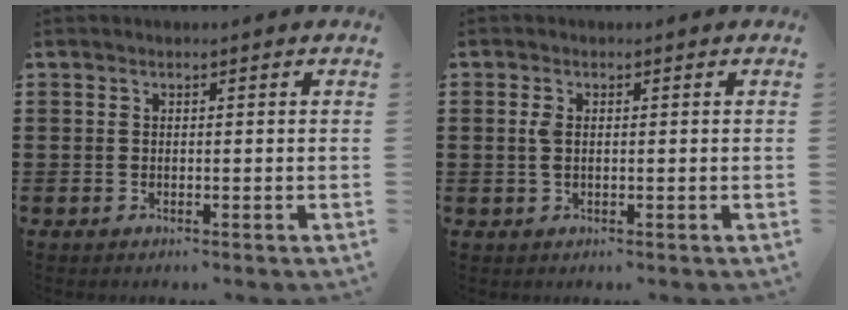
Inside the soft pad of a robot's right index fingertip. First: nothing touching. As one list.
[{"total": 2.0, "force": [0.3, 1.0, 1.7], "torque": [-0.045, 0.002, 0.001]}]